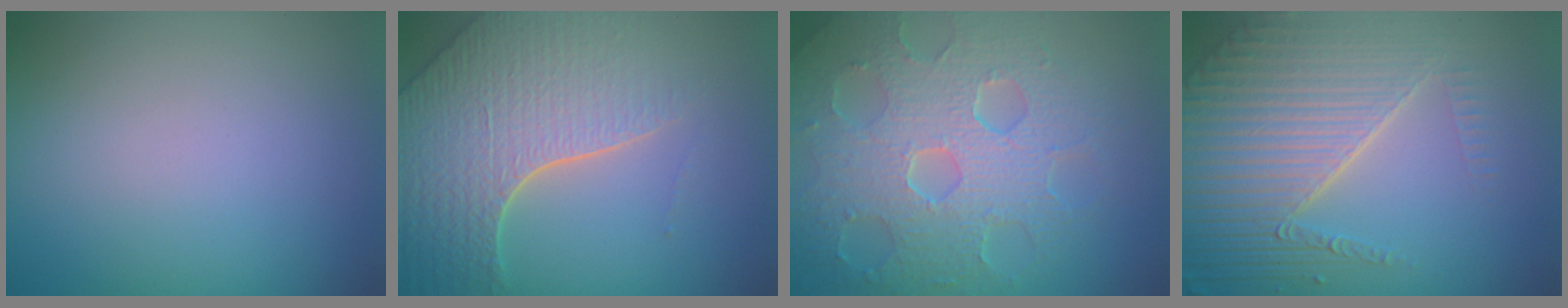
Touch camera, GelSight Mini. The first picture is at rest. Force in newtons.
{"total": 7.2, "press": 5.6, "slide": 4.5}
{"total": 8.6, "press": 6.1, "slide": 6.1}
{"total": 8.8, "press": 5.7, "slide": 6.7}